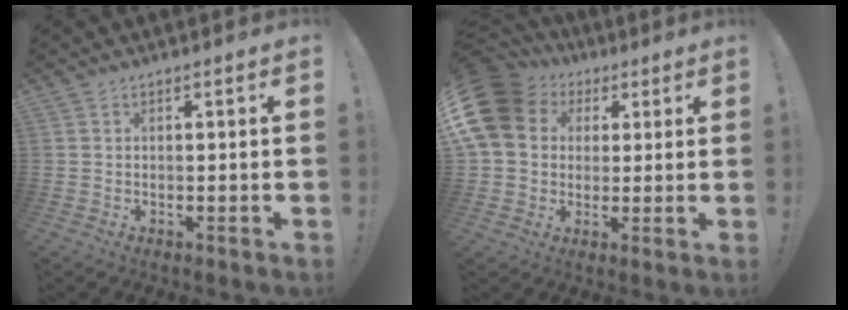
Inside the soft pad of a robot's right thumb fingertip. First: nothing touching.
{"total": 15.5, "force": [4.2, 12.5, 8.0], "torque": [-0.141, -0.011, 0.086]}